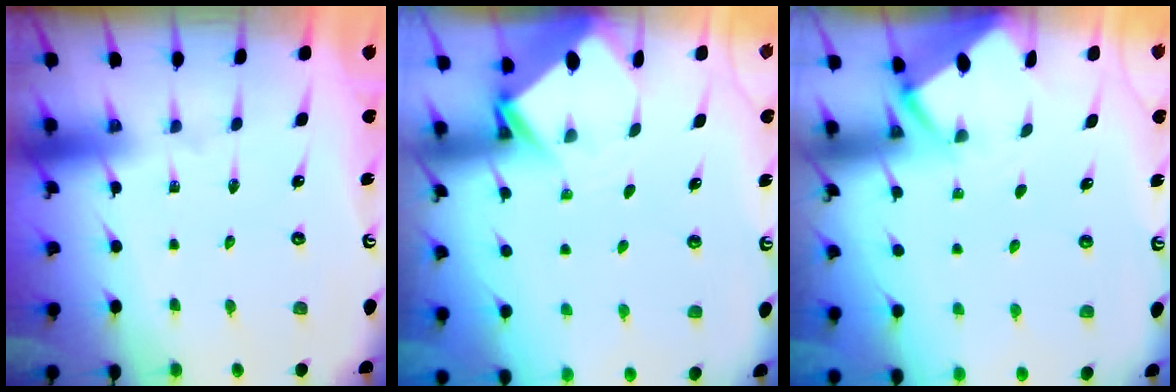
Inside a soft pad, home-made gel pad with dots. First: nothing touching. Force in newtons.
{"total": 3.8, "press": 3.8, "slide": 0.2}
{"total": 2.3, "press": 2.3, "slide": 0.1}